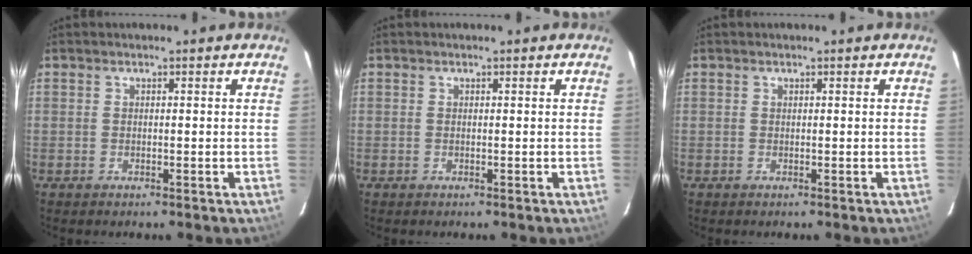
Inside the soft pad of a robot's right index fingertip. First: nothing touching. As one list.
[{"total": 0.0}, {"total": 0.0}]